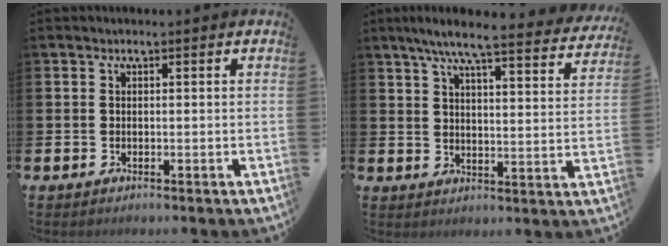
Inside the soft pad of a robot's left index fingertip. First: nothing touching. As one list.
[{"total": 7.3, "force": [6.5, 0.5, 3.4], "torque": [-0.072, -0.041, 0.107]}]